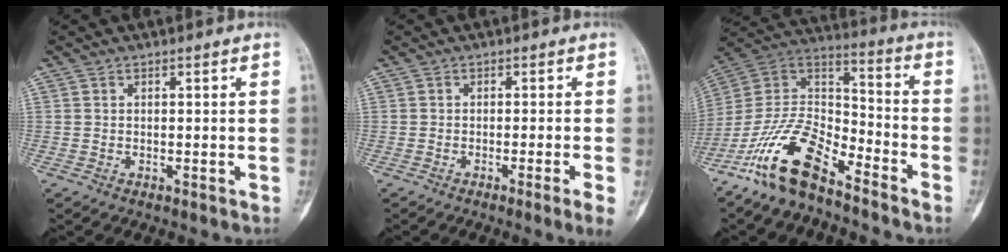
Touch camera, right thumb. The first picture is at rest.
{"total": 3.2, "force": [-1.5, -0.8, 2.7], "torque": [-0.051, -0.004, -0.025]}
{"total": 16.1, "force": [-11.3, 6.1, 9.7], "torque": [-0.166, 0.083, -0.220]}